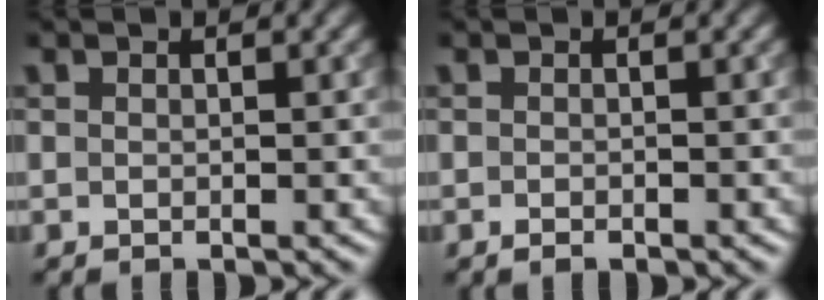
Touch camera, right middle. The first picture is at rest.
{"total": 0.6, "force": [-0.4, 0.2, 0.4], "torque": [-0.006, -0.002, -0.006]}